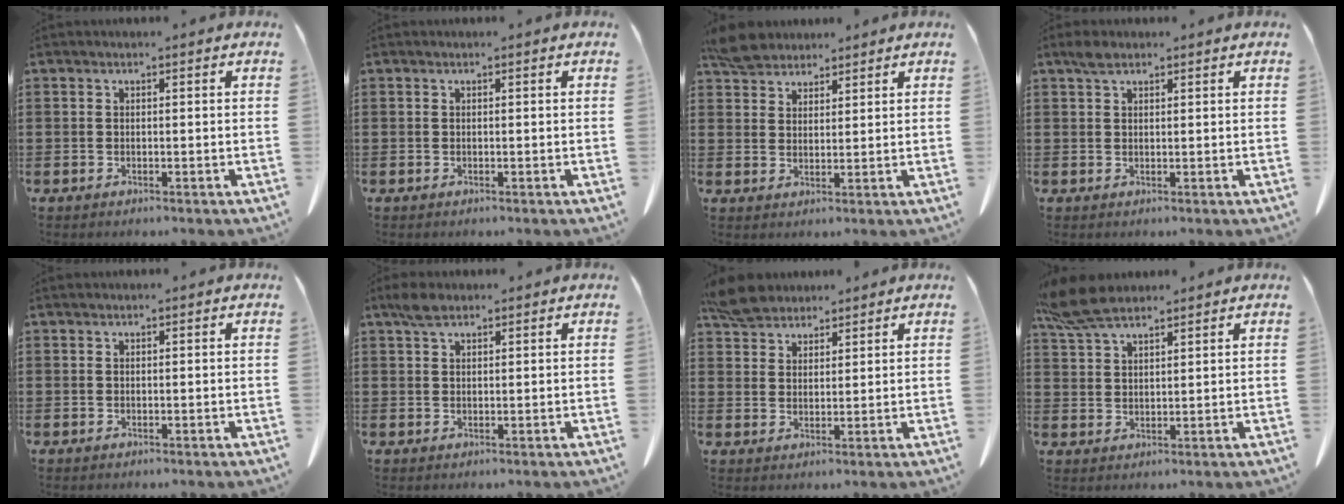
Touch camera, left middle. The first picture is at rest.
{"total": 0.0}
{"total": 4.8, "force": [4.3, 1.9, 0.9], "torque": [-0.026, -0.002, 0.084]}
{"total": 2.0, "force": [1.4, 0.9, 1.1], "torque": [-0.026, 0.005, 0.027]}
{"total": 0.0}
{"total": 2.8, "force": [2.0, 1.1, 1.5], "torque": [-0.036, 0.006, 0.037]}
{"total": 5.4, "force": [4.9, 2.0, 1.1], "torque": [-0.039, -0.002, 0.095]}
{"total": 7.0, "force": [5.7, 2.0, 3.6], "torque": [-0.094, -0.007, 0.106]}